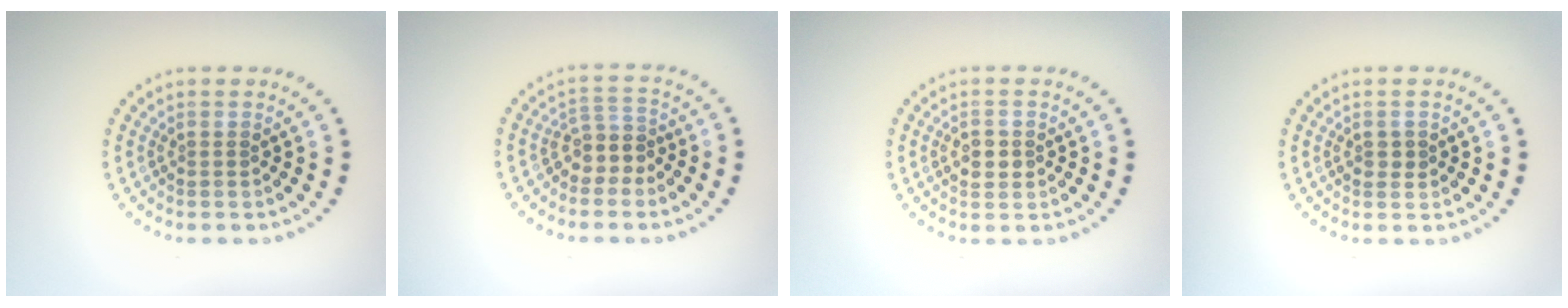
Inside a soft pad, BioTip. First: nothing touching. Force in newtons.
{"total": 2.3, "press": 1.8, "slide": 1.5}
{"total": 2.3, "press": 2.3, "slide": 0.1}
{"total": 1.2, "press": 1.2, "slide": 0.1}